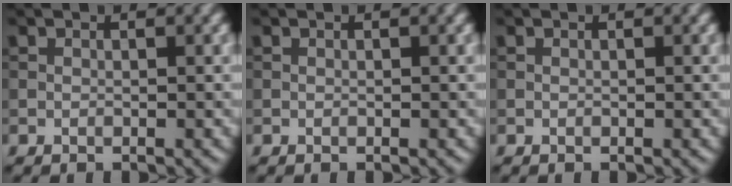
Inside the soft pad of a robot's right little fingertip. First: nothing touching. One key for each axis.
{"total": 0.0}
{"total": 0.0}